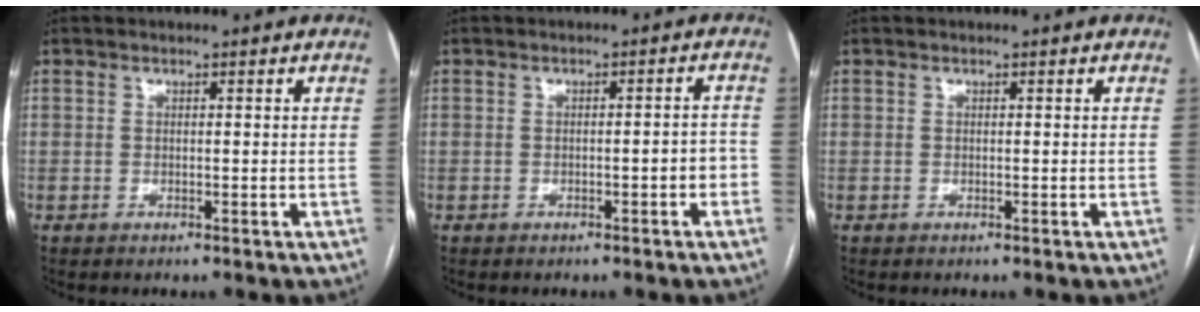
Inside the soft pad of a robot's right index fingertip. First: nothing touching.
{"total": 2.4, "force": [-1.1, 0.5, 2.1], "torque": [-0.023, 0.008, -0.014]}
{"total": 0.0}